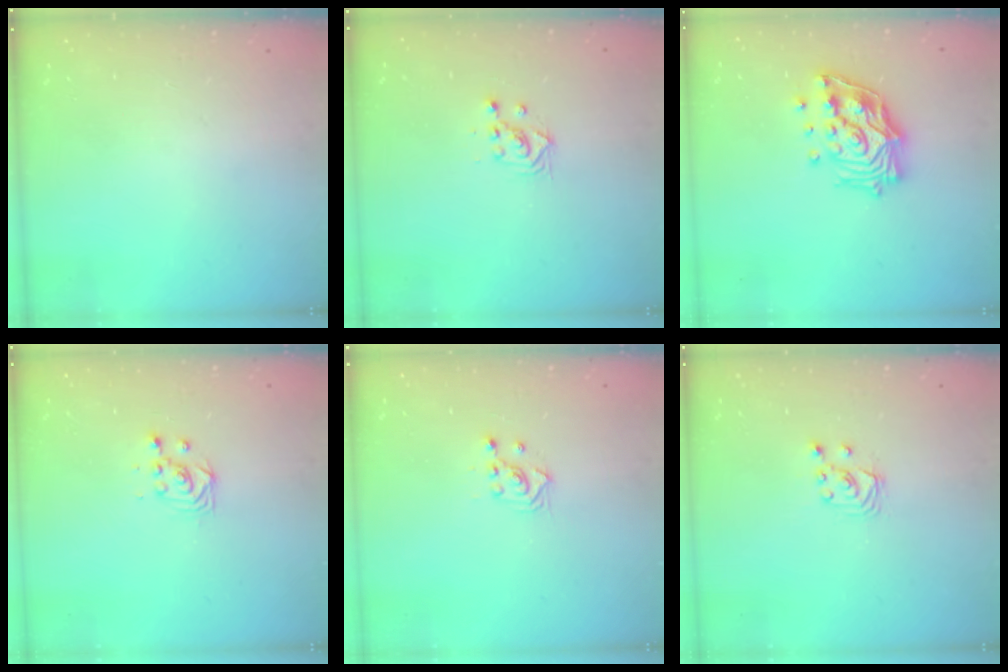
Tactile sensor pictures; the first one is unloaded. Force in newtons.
{"total": 2.3, "press": 2.3, "slide": 0.1}
{"total": 17.0, "press": 16.9, "slide": 2.0}
{"total": 3.4, "press": 3.4, "slide": 0.1}
{"total": 2.9, "press": 2.9, "slide": 0.2}
{"total": 3.0, "press": 3.0, "slide": 0.3}